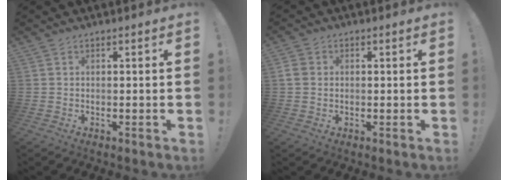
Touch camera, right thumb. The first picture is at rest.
{"total": 3.3, "force": [0.1, 3.0, 1.5], "torque": [-0.032, 0.007, 0.002]}